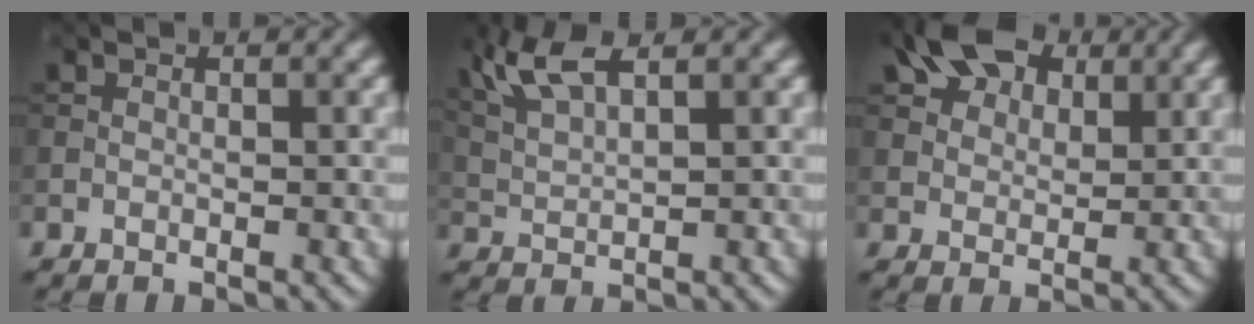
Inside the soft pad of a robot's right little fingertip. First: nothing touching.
{"total": 4.6, "force": [2.8, 1.4, 3.4], "torque": [-0.084, 0.014, 0.060]}
{"total": 7.8, "force": [4.6, 4.7, 4.3], "torque": [-0.093, 0.016, 0.073]}